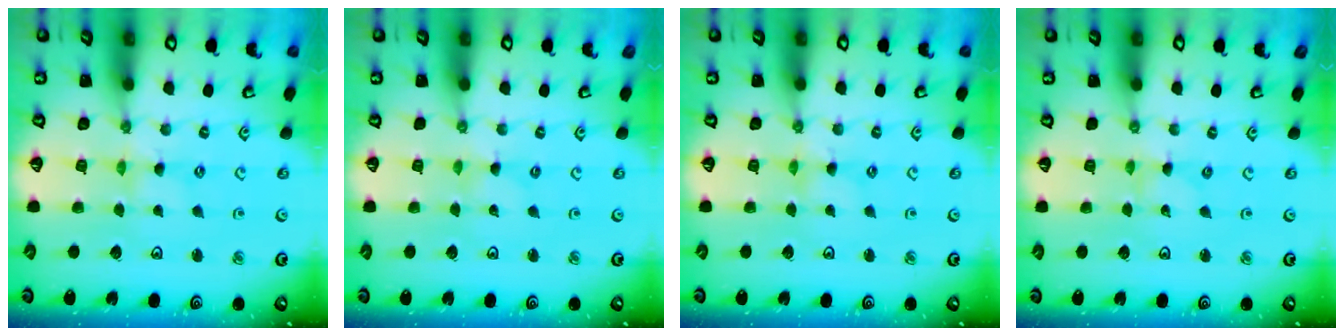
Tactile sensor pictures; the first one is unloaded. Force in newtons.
{"total": 0.0}
{"total": 1.1, "press": 1.0, "slide": 0.2}
{"total": 0.0}